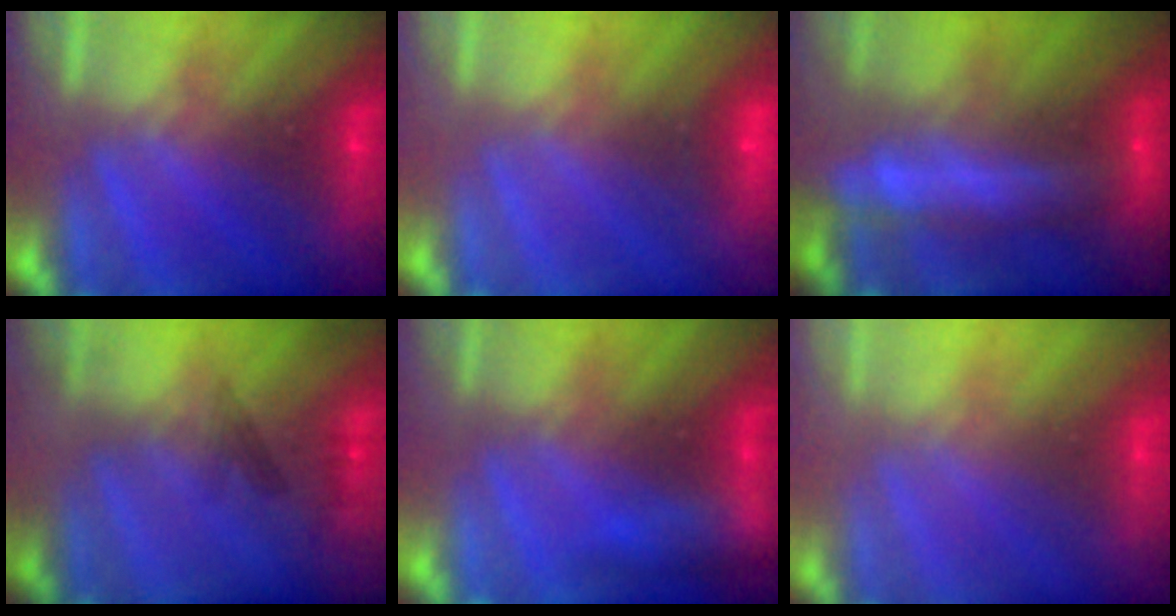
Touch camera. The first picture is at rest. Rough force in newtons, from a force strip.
{"total": 1.9}
{"total": 8.8}
{"total": 2.3}
{"total": 3.8}
{"total": 2.9}